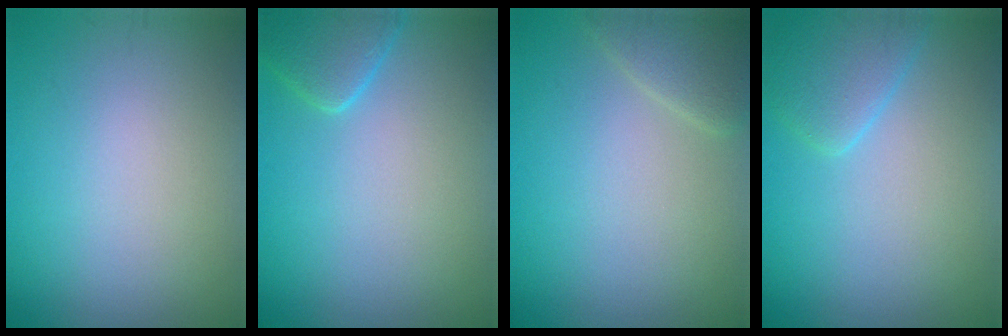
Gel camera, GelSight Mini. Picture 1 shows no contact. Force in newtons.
{"total": 2.4, "press": 2.4, "slide": 0.3}
{"total": 2.2, "press": 2.2, "slide": 0.2}
{"total": 3.0, "press": 2.9, "slide": 0.3}